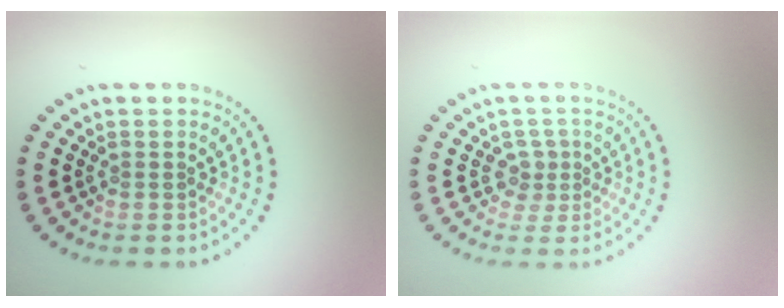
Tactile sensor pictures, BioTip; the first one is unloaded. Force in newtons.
{"total": 1.7, "press": 1.3, "slide": 1.2}